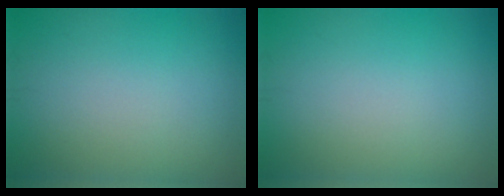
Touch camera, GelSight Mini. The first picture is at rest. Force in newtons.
{"total": 0.0}